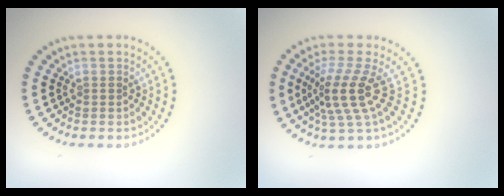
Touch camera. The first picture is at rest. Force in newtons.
{"total": 4.1, "press": 2.8, "slide": 3.0}